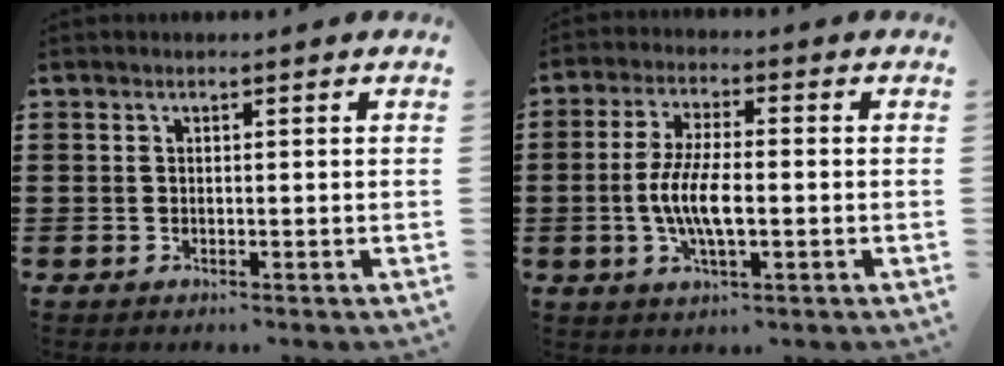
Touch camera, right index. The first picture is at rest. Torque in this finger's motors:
{"motor_torque": [1.33, 0.81, 0.48, 0.21]}